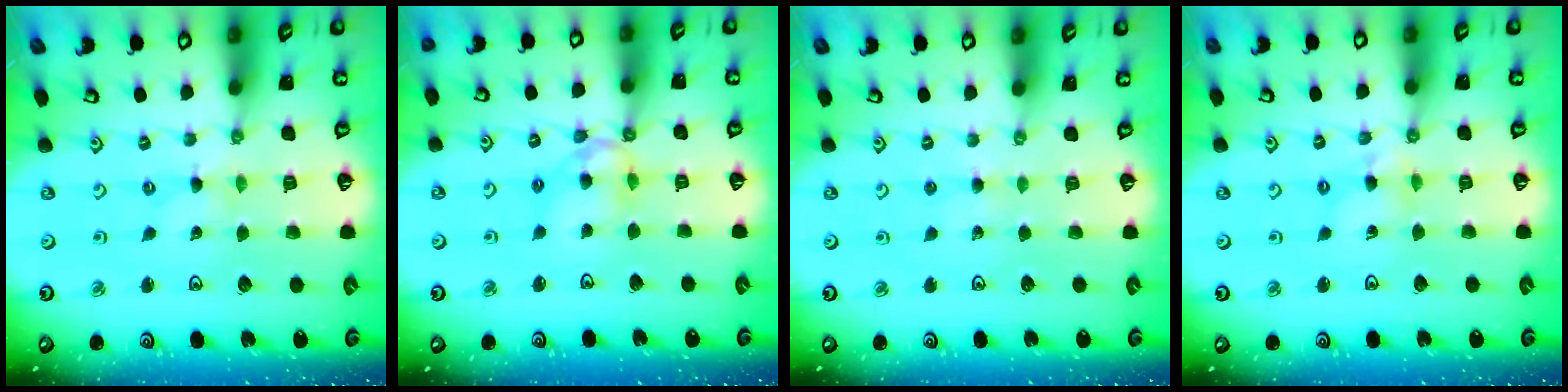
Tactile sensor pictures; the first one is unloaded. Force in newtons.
{"total": 10.5, "press": 10.5, "slide": 1.0}
{"total": 2.6, "press": 2.6, "slide": 0.3}
{"total": 4.0, "press": 4.0, "slide": 0.4}